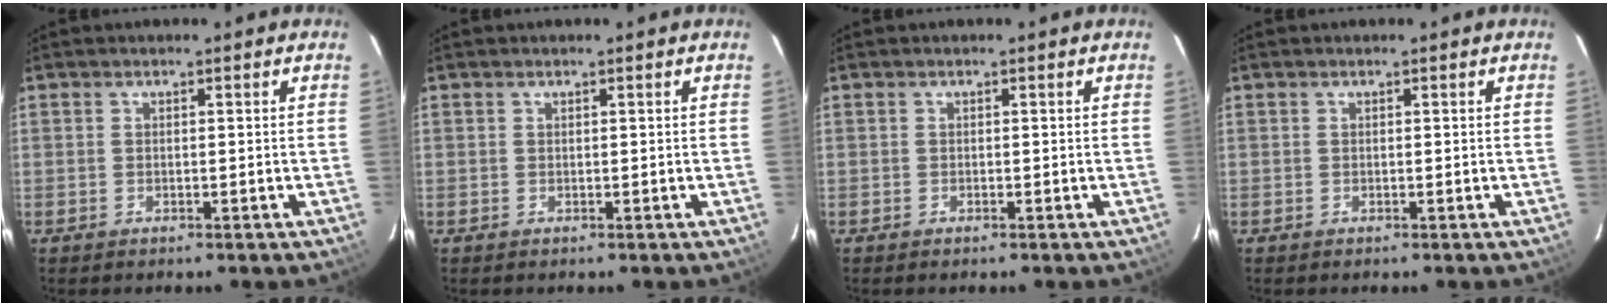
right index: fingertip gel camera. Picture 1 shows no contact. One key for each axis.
{"total": 0.0}
{"total": 0.0}
{"total": 0.0}